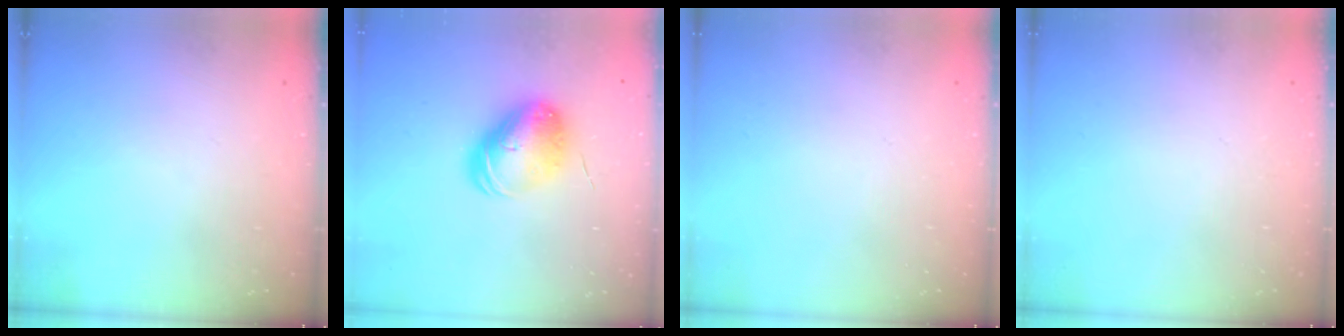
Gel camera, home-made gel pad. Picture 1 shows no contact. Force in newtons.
{"total": 10.3, "press": 10.1, "slide": 1.8}
{"total": 0.0}
{"total": 0.0}